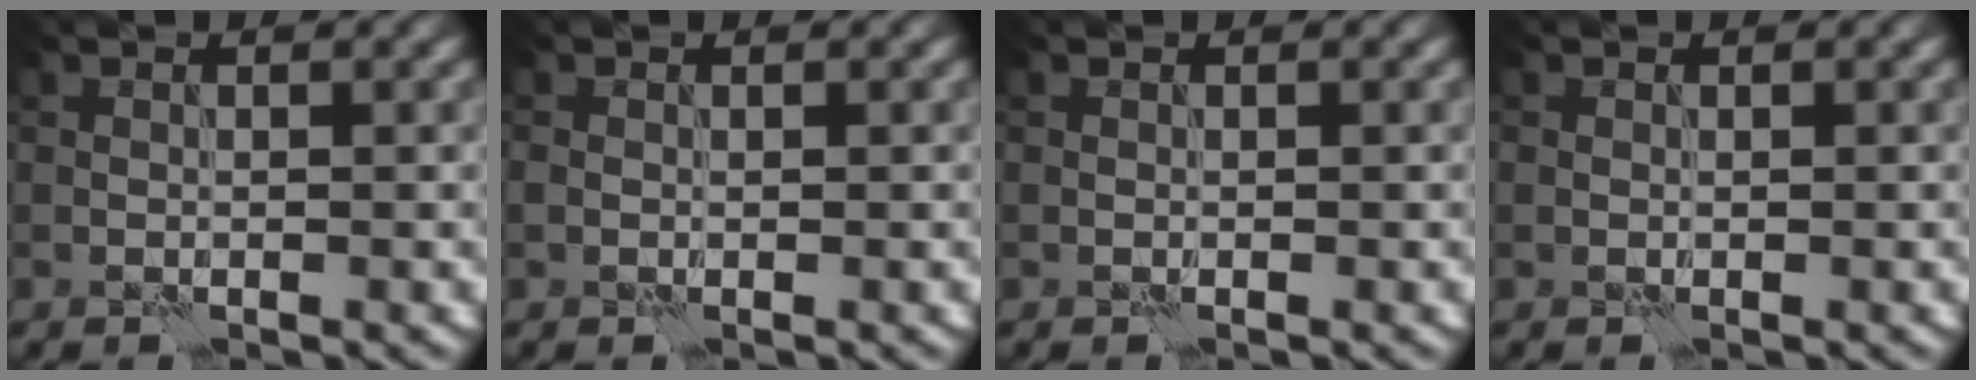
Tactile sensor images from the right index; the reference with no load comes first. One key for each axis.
{"total": 0.8, "fx": -0.3, "fy": 0.7, "fz": 0.4, "tx": -0.011, "ty": -0.003, "tz": -0.004}
{"total": 0.0}
{"total": 0.0}